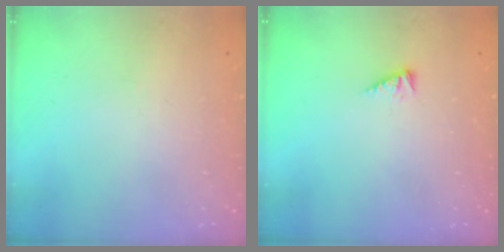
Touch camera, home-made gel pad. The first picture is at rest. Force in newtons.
{"total": 2.9, "press": 2.9, "slide": 0.4}